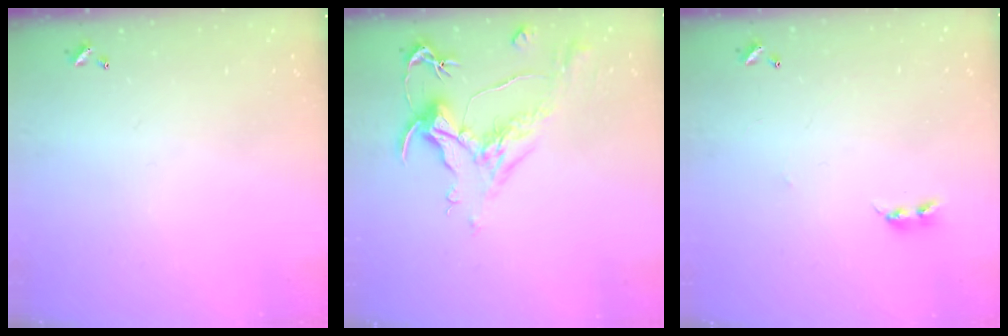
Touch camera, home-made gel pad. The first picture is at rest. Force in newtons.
{"total": 1.6, "press": 0.8, "slide": 1.5}
{"total": 2.2, "press": 2.2, "slide": 0.4}